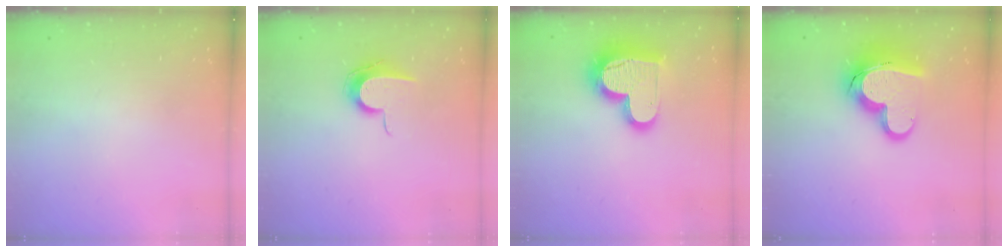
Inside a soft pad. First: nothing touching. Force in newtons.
{"total": 8.8, "press": 8.8, "slide": 0.8}
{"total": 18.1, "press": 18.0, "slide": 1.6}
{"total": 21.3, "press": 21.2, "slide": 1.9}